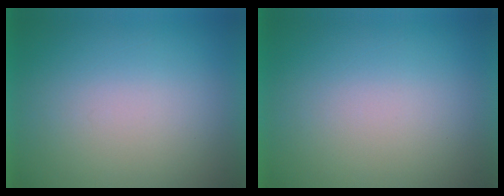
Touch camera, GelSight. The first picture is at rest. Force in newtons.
{"total": 0.0}